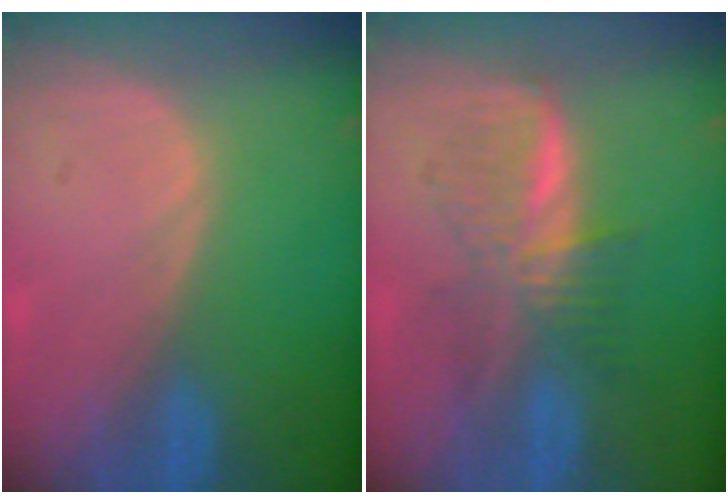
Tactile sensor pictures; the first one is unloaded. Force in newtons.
{"total": 6.0, "press": 6.0, "slide": 0.1}